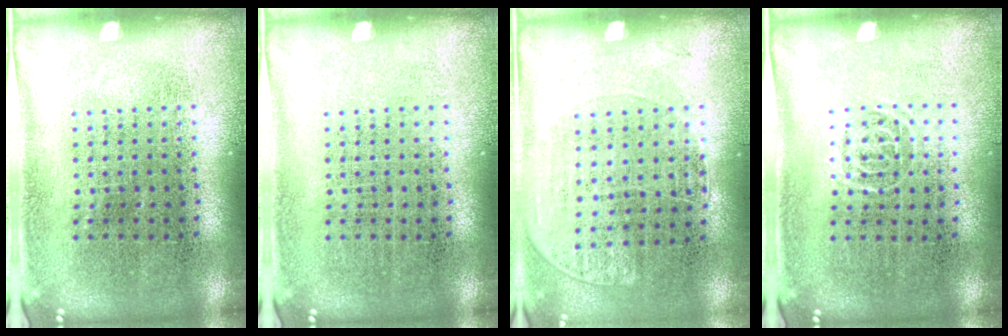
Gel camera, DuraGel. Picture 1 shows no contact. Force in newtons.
{"total": 0.0}
{"total": 1.1, "press": 0.9, "slide": 0.5}
{"total": 0.6, "press": 0.4, "slide": 0.4}